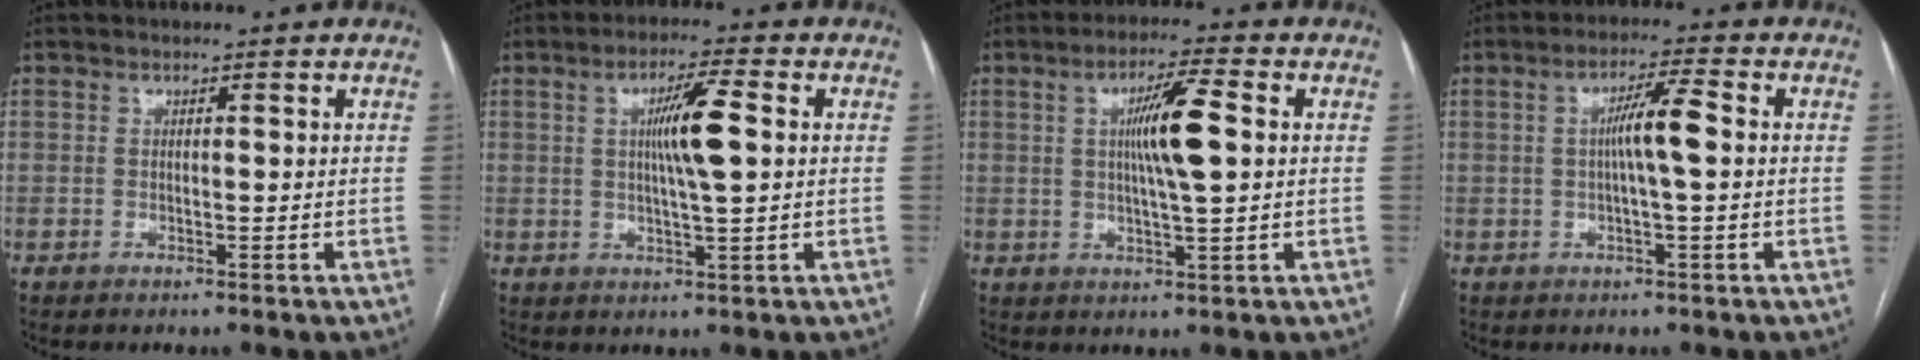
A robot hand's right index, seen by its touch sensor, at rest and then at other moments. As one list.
[{"total": 7.2, "force": [1.3, 0.4, 7.1], "torque": [-0.125, 0.003, 0.021]}, {"total": 8.2, "force": [1.4, 0.5, 8.1], "torque": [-0.143, 0.004, 0.024]}, {"total": 5.6, "force": [0.4, 0.2, 5.6], "torque": [-0.100, 0.010, 0.007]}]